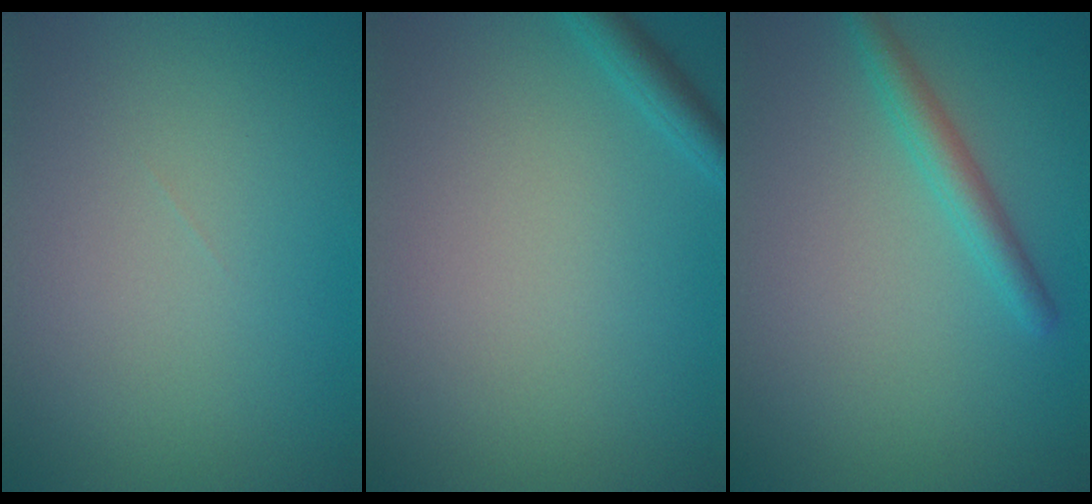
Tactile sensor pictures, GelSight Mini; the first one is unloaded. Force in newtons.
{"total": 1.7, "press": 1.7, "slide": 0.1}
{"total": 2.3, "press": 2.3, "slide": 0.1}